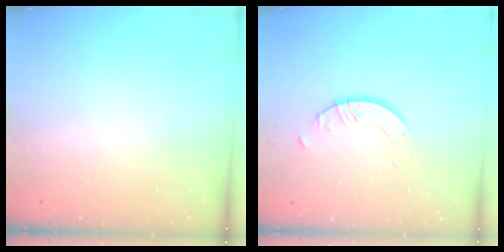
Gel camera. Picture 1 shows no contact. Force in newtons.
{"total": 2.4, "press": 2.4, "slide": 0.2}